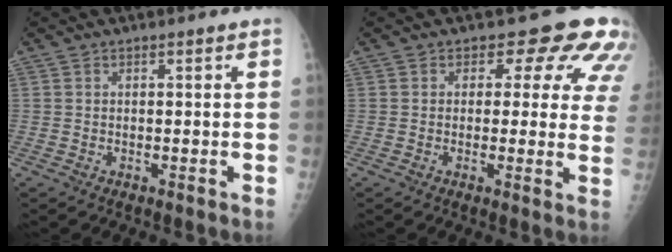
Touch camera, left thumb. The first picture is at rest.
{"total": 10.5, "force": [6.7, 6.0, 5.5], "torque": [-0.009, -0.023, 0.049]}